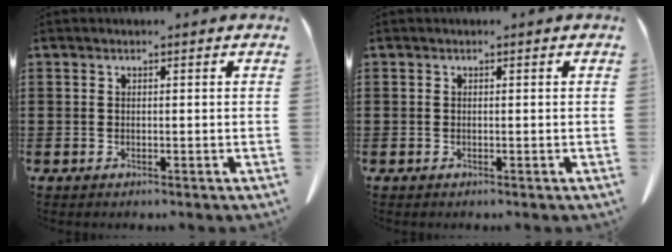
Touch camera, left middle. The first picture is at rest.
{"total": 0.0}